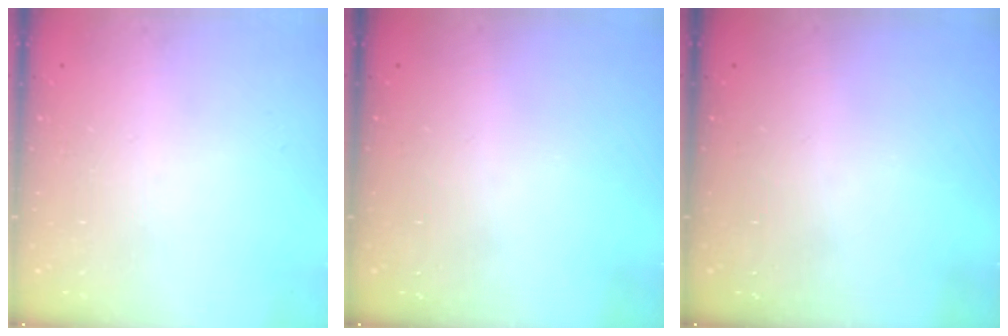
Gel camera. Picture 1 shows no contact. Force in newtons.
{"total": 0.0}
{"total": 0.0}